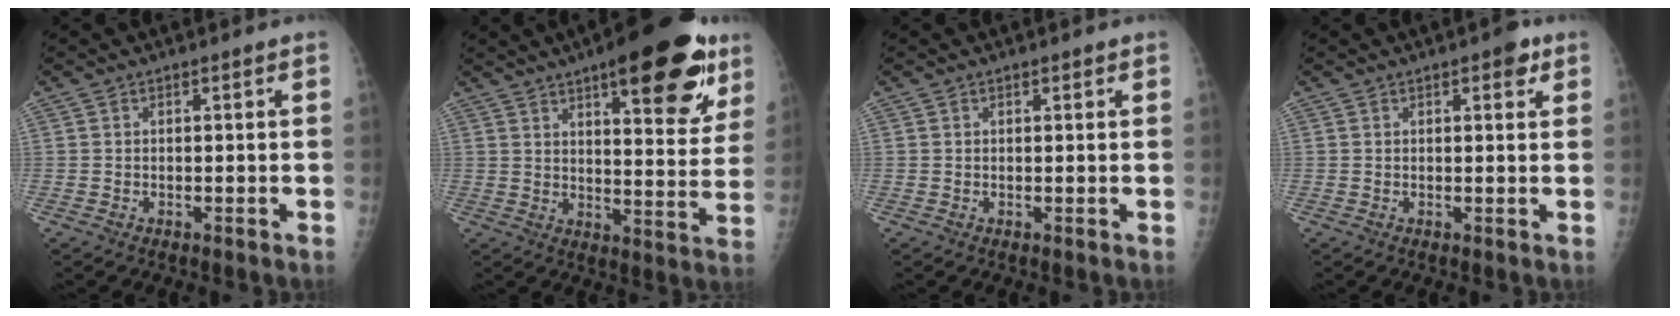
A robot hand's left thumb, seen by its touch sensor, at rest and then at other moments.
{"total": 21.6, "force": [12.0, 7.2, 16.5], "torque": [-0.187, -0.039, 0.164]}
{"total": 0.8, "force": [0.6, 0.5, 0.3], "torque": [0.002, -0.002, 0.005]}
{"total": 3.1, "force": [1.7, 1.3, 2.3], "torque": [-0.017, -0.003, 0.016]}